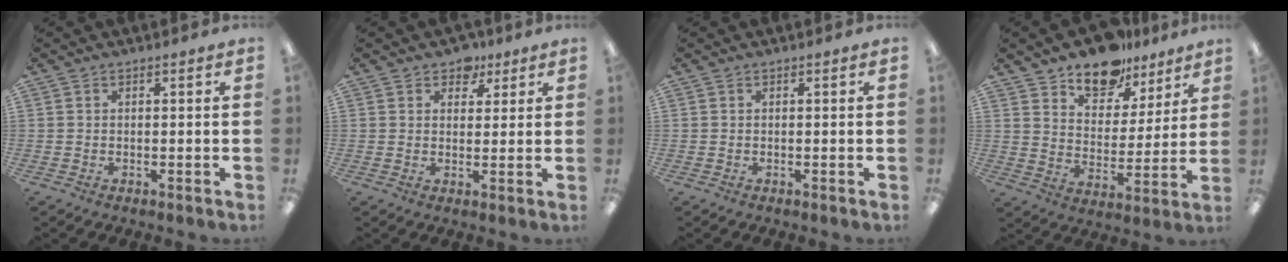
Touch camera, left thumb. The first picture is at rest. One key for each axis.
{"total": 5.5, "fx": 4.0, "fy": 3.5, "fz": 1.2, "tx": -0.008, "ty": -0.017, "tz": 0.068}
{"total": 0.0}
{"total": 12.7, "fx": 10.3, "fy": 6.7, "fz": 3.4, "tx": -0.056, "ty": -0.073, "tz": 0.191}